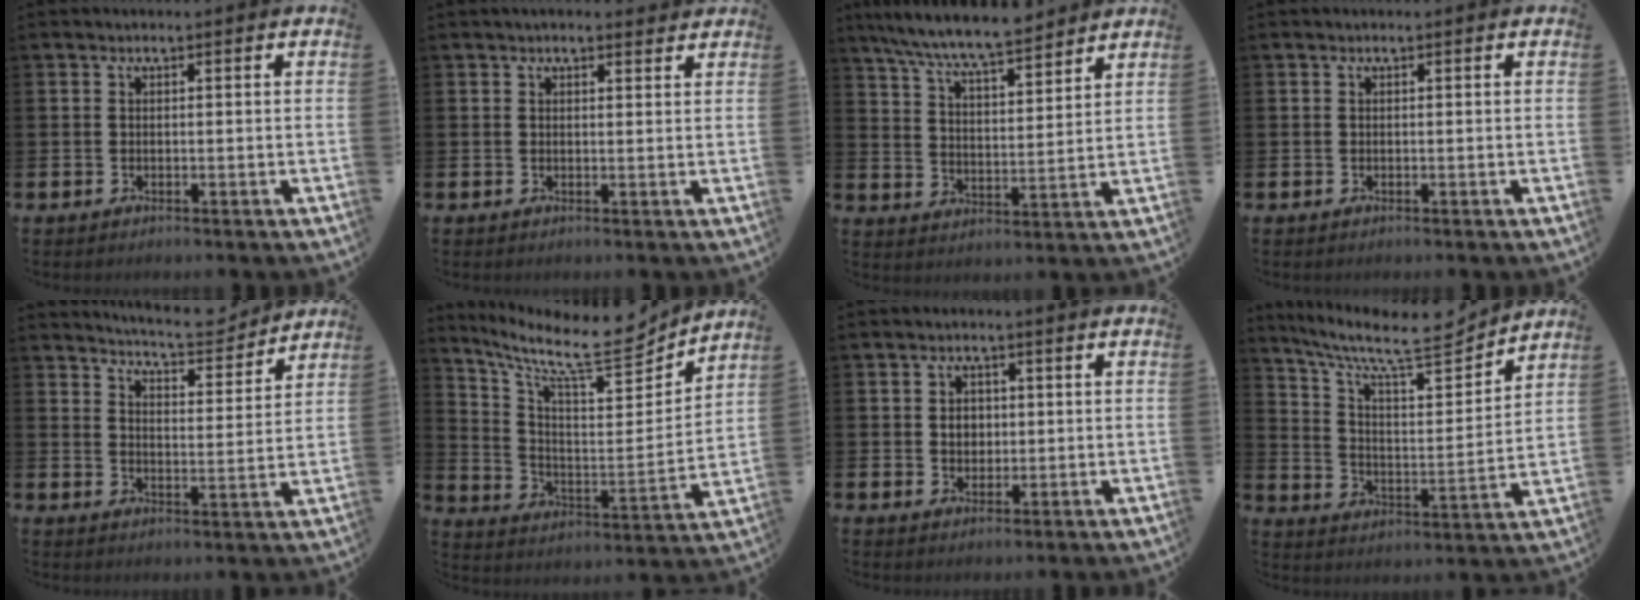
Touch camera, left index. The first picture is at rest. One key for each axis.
{"total": 1.9, "fx": 1.8, "fy": 0.4, "fz": 0.3, "tx": -0.001, "ty": -0.005, "tz": 0.032}
{"total": 8.2, "fx": 7.8, "fy": 0.5, "fz": 2.7, "tx": -0.085, "ty": -0.042, "tz": 0.140}
{"total": 0.0}
{"total": 6.4, "fx": 6.3, "fy": 0.7, "fz": 1.1, "tx": -0.033, "ty": -0.044, "tz": 0.110}
{"total": 11.7, "fx": 9.3, "fy": 3.1, "fz": 6.5, "tx": -0.140, "ty": -0.070, "tz": 0.152}
{"total": 2.4, "fx": 0.4, "fy": 2.1, "fz": 1.2, "tx": -0.011, "ty": 0.004, "tz": 0.001}
{"total": 10.9, "fx": 9.2, "fy": 2.3, "fz": 5.5, "tx": -0.130, "ty": -0.063, "tz": 0.152}